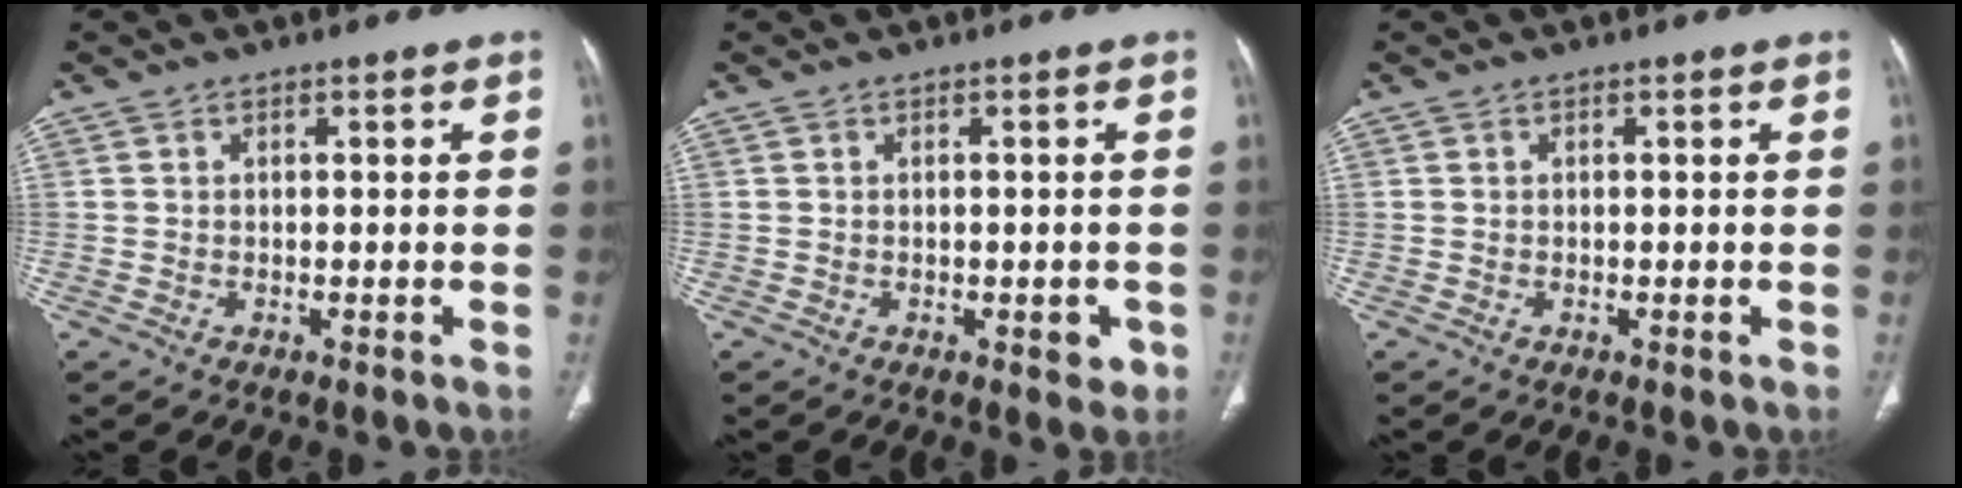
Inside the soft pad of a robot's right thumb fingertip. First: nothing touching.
{"total": 2.8, "force": [-0.9, 1.4, 2.2], "torque": [-0.021, 0.005, -0.005]}
{"total": 0.0}